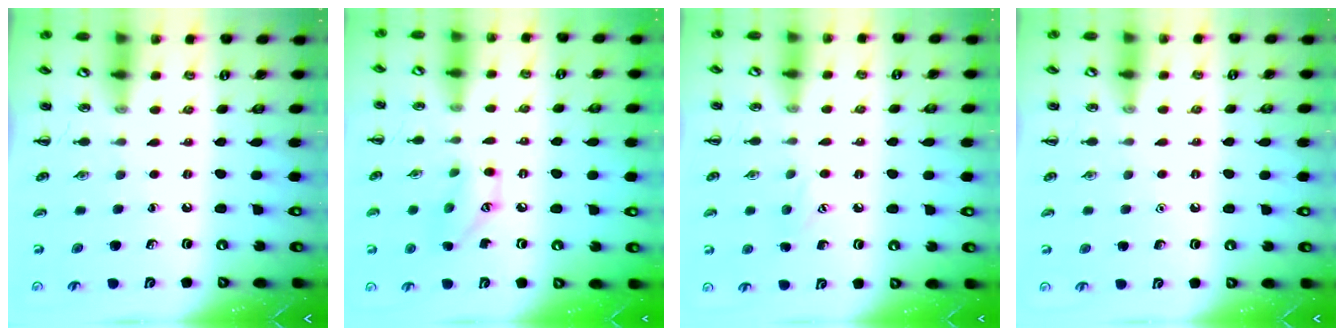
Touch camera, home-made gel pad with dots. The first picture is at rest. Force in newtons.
{"total": 9.3, "press": 9.3, "slide": 0.3}
{"total": 6.9, "press": 6.7, "slide": 1.8}
{"total": 1.5, "press": 1.5, "slide": 0.1}